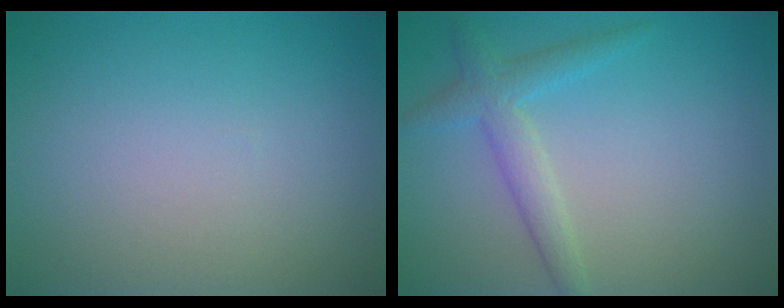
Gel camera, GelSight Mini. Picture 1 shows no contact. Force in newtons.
{"total": 2.8, "press": 2.8, "slide": 0.2}